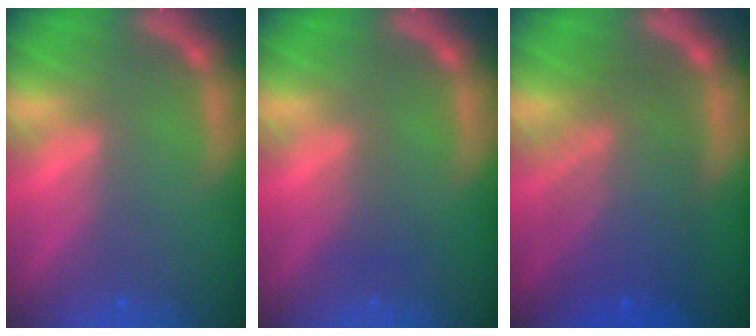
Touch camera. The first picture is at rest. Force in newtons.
{"total": 1.5}
{"total": 8.1}